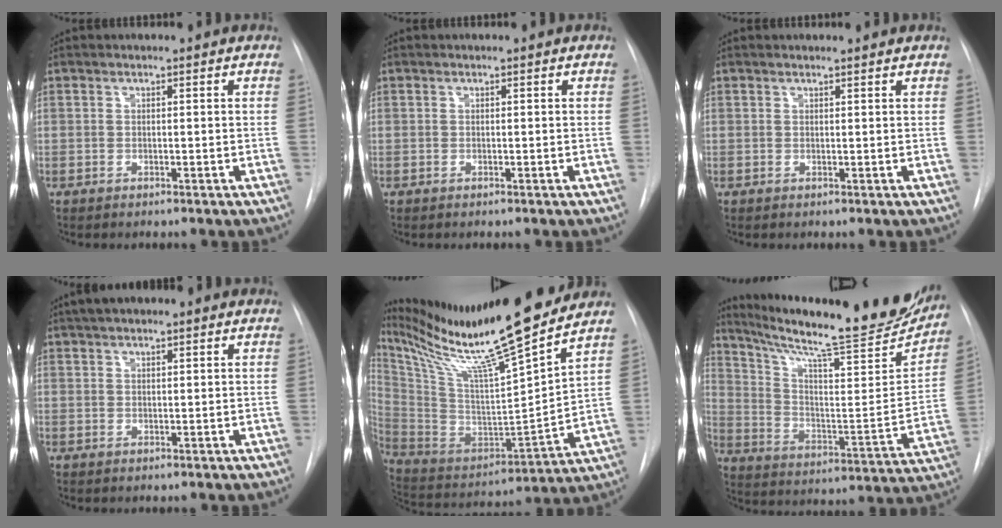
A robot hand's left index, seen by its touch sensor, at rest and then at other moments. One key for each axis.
{"total": 0.0}
{"total": 1.6, "fx": 1.5, "fy": -0.1, "fz": 0.2, "tx": -0.009, "ty": 0.005, "tz": 0.022}
{"total": 4.1, "fx": 2.8, "fy": 1.3, "fz": 2.7, "tx": -0.046, "ty": 0.023, "tz": 0.045}
{"total": 24.5, "fx": 20.1, "fy": -1.0, "fz": 14.0, "tx": -0.254, "ty": -0.034, "tz": 0.345}
{"total": 27.5, "fx": 23.6, "fy": 3.0, "fz": 13.7, "tx": -0.218, "ty": -0.067, "tz": 0.332}